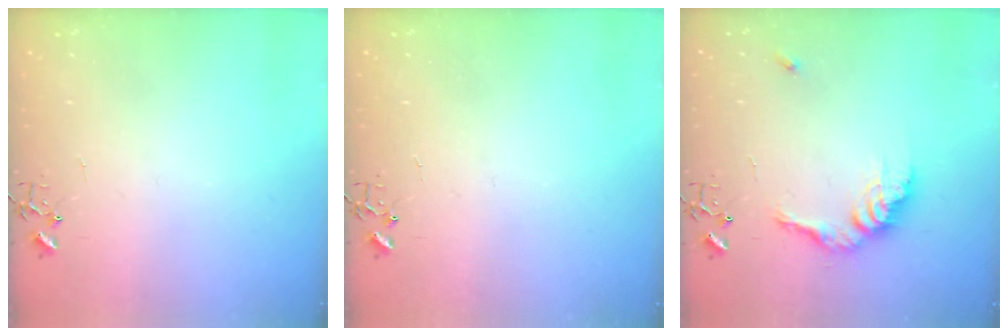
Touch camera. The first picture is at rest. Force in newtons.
{"total": 0.0}
{"total": 13.3, "press": 13.2, "slide": 1.1}